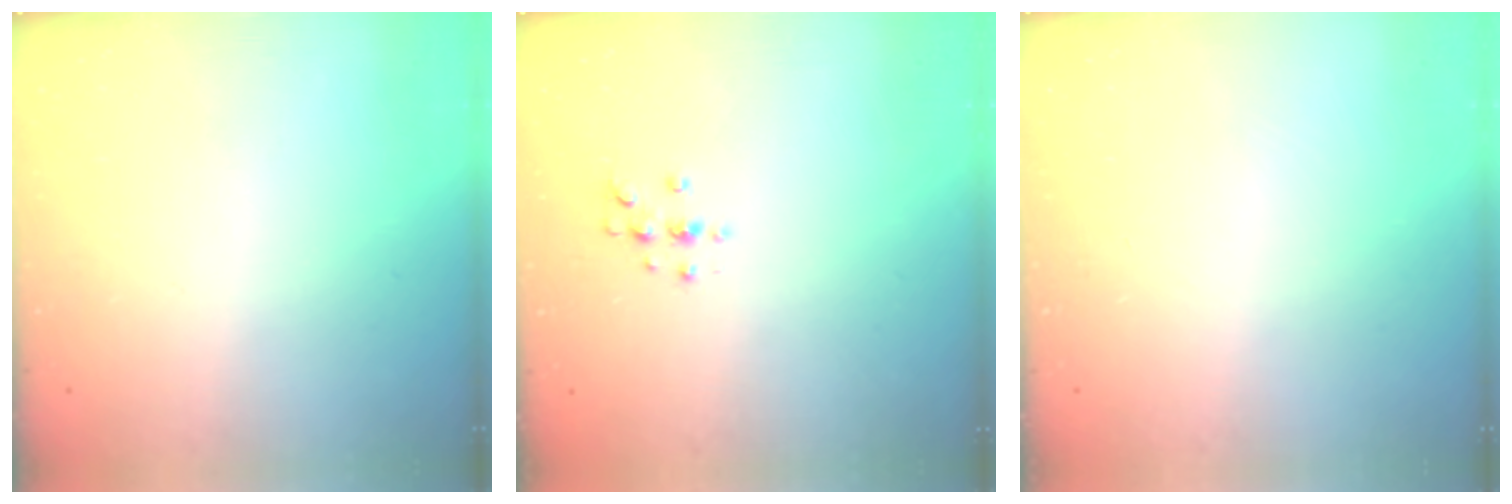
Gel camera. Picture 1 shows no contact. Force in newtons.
{"total": 4.2, "press": 4.2, "slide": 0.5}
{"total": 0.0}